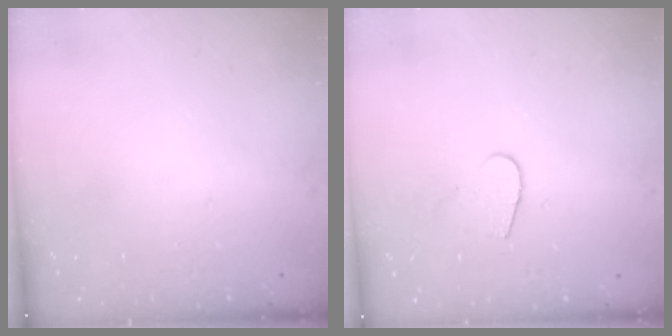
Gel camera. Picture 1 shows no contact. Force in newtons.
{"total": 5.8, "press": 5.8, "slide": 0.4}